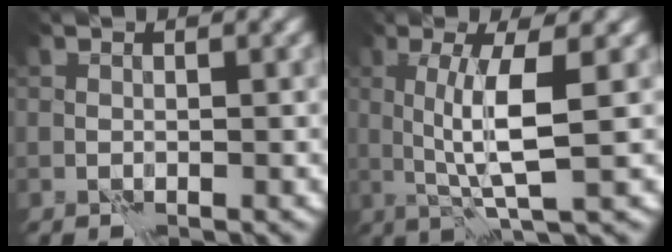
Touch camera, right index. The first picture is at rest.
{"total": 5.2, "force": [0.8, 0.7, 5.1], "torque": [-0.096, -0.001, 0.017]}